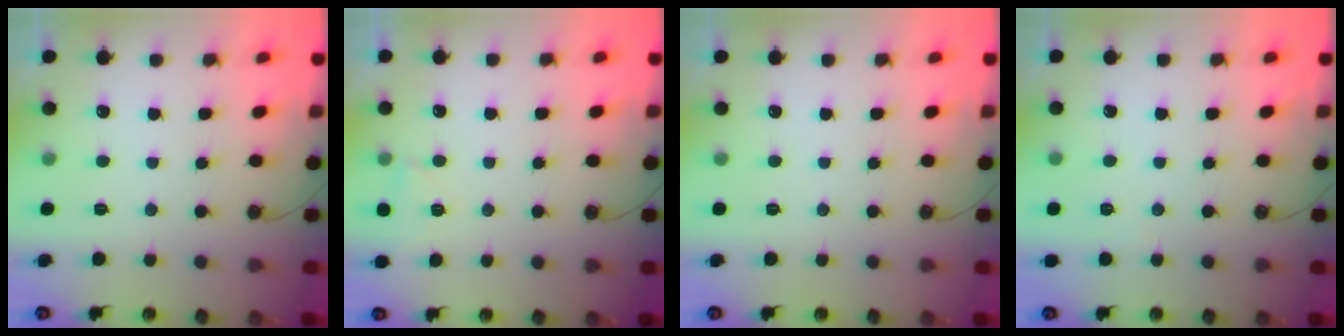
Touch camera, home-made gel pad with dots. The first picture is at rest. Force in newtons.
{"total": 2.7, "press": 2.6, "slide": 0.7}
{"total": 0.0}
{"total": 3.3, "press": 2.5, "slide": 2.2}